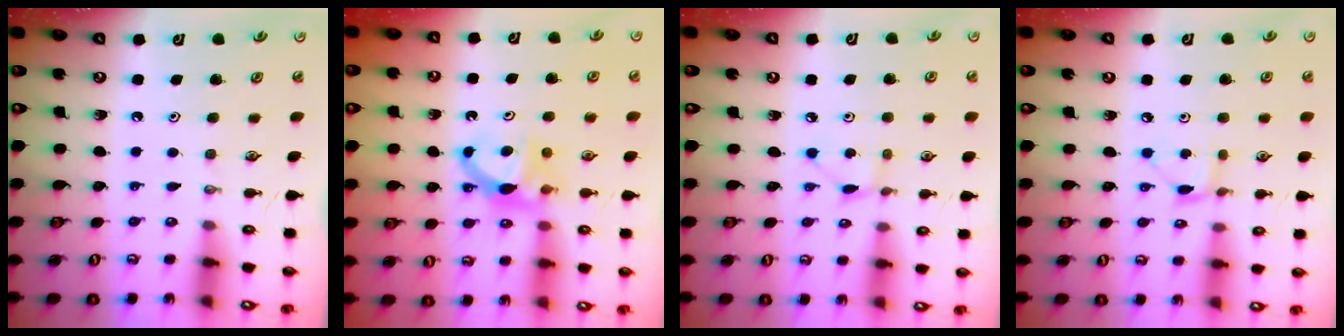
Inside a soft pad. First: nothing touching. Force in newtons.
{"total": 7.8, "press": 7.8, "slide": 0.4}
{"total": 3.6, "press": 3.5, "slide": 0.4}
{"total": 4.7, "press": 4.7, "slide": 0.4}